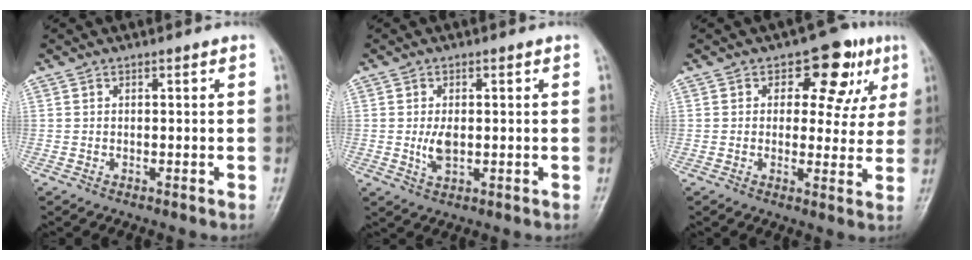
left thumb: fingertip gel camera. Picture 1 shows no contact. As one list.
[{"total": 3.9, "force": [0.0, 2.1, 3.3], "torque": [-0.062, -0.008, 0.003]}, {"total": 10.2, "force": [4.2, 6.7, 6.4], "torque": [-0.022, -0.007, 0.047]}]